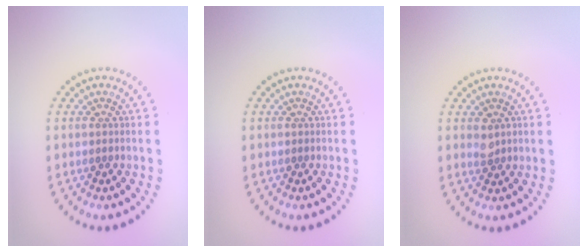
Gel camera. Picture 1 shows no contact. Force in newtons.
{"total": 0.0}
{"total": 1.1, "press": 1.1, "slide": 0.3}